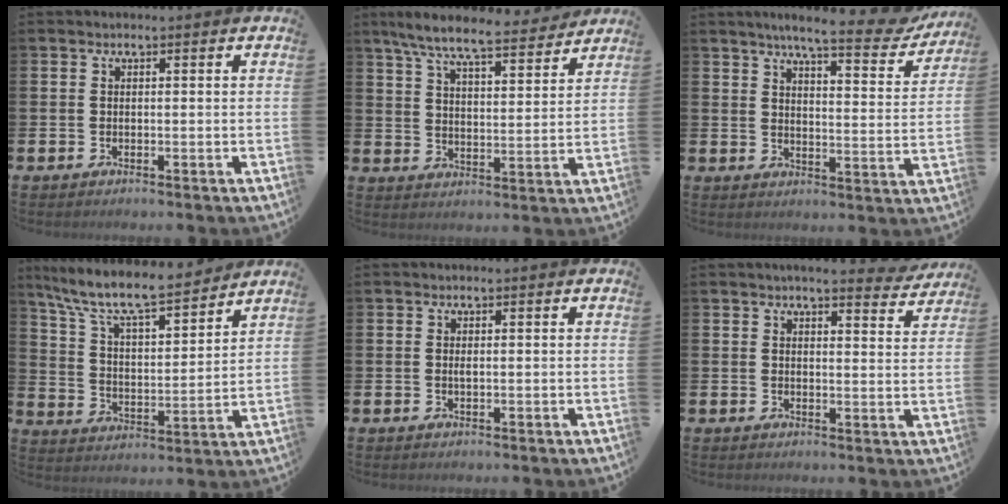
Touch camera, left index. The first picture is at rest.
{"total": 8.4, "force": [7.6, 1.2, 3.4], "torque": [-0.088, -0.042, 0.134]}
{"total": 7.2, "force": [6.2, 0.8, 3.4], "torque": [-0.060, -0.038, 0.099]}
{"total": 10.0, "force": [9.0, 1.8, 4.0], "torque": [-0.112, -0.060, 0.154]}
{"total": 0.5, "force": [0.1, 0.1, 0.5], "torque": [-0.012, 0.000, 0.003]}
{"total": 4.4, "force": [4.2, 0.4, 1.2], "torque": [-0.009, -0.026, 0.070]}